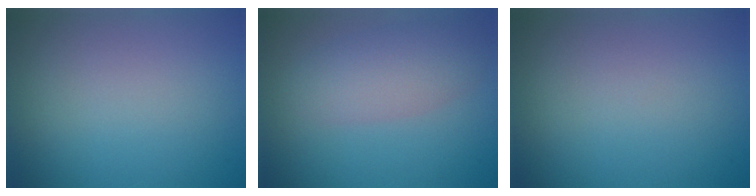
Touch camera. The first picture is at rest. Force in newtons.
{"total": 3.9, "press": 3.9, "slide": 0.1}
{"total": 0.0}